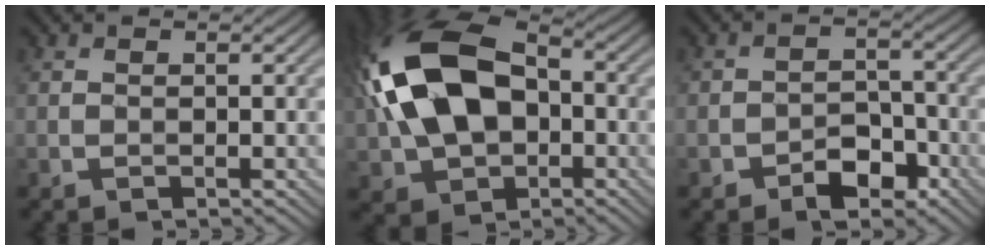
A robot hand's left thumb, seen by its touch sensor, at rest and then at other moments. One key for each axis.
{"total": 16.9, "fx": -0.2, "fy": 11.1, "fz": 12.8, "tx": -0.279, "ty": 0.018, "tz": -0.020}
{"total": 4.8, "fx": -3.0, "fy": 2.9, "fz": 2.4, "tx": -0.029, "ty": 0.005, "tz": -0.058}